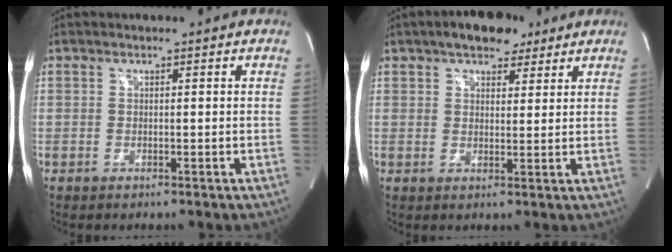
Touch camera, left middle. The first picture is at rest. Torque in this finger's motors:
{"motor_torque": [0.56, -0.35, 0.00, 0.02]}